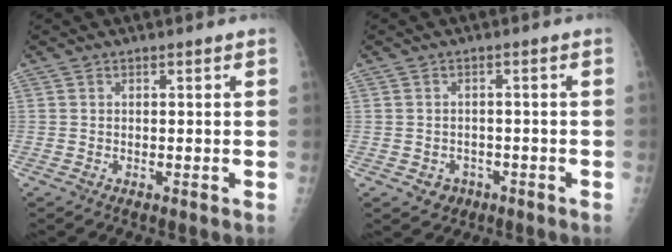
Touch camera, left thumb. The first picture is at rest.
{"total": 3.5, "force": [-1.6, 2.9, 0.9], "torque": [0.004, 0.015, -0.017]}